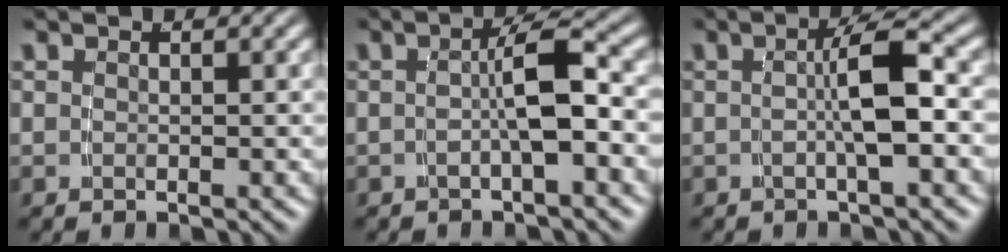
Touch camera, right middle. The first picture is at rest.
{"total": 3.4, "force": [-0.9, -0.1, 3.3], "torque": [-0.045, 0.006, -0.014]}
{"total": 3.8, "force": [-0.5, -0.1, 3.8], "torque": [-0.053, 0.009, -0.010]}